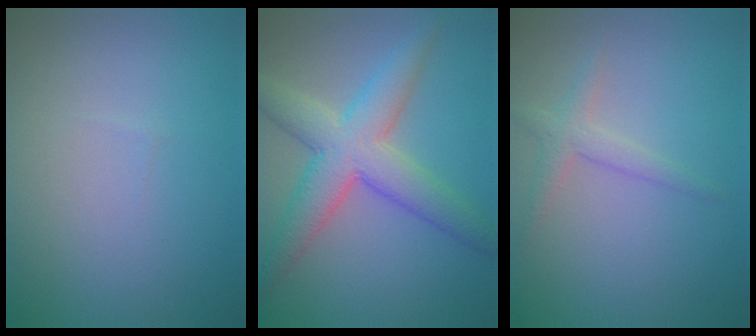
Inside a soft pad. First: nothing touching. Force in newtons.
{"total": 6.4, "press": 6.4, "slide": 0.4}
{"total": 1.8, "press": 1.8, "slide": 0.1}